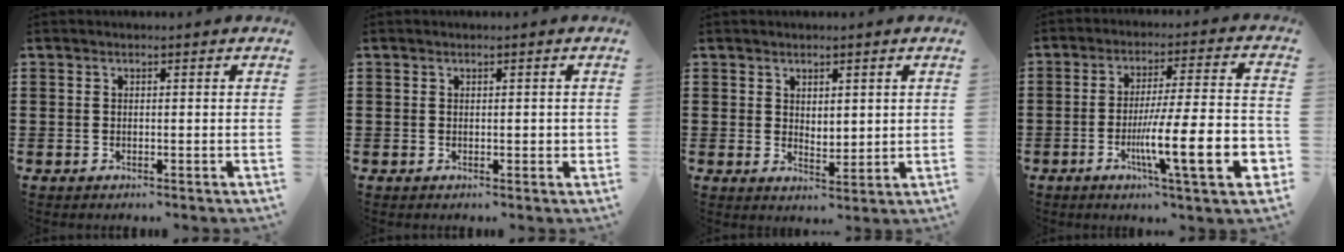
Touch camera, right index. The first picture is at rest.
{"total": 1.0, "force": [0.1, 0.5, 0.9], "torque": [-0.016, 0.003, 0.001]}
{"total": 2.5, "force": [2.1, 1.2, 0.5], "torque": [-0.006, 0.003, 0.039]}
{"total": 15.7, "force": [-4.9, 2.6, 14.7], "torque": [-0.257, -0.009, -0.079]}